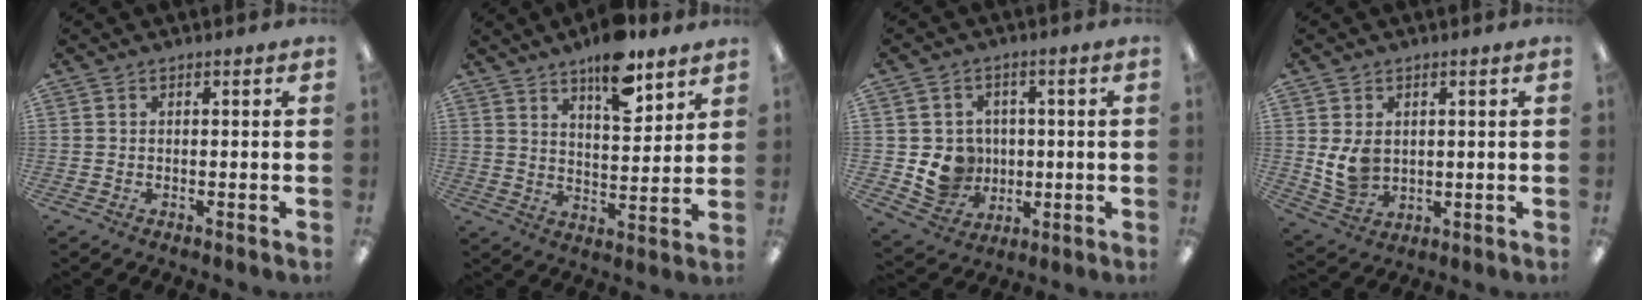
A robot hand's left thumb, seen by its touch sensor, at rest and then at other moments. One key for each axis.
{"total": 12.0, "fx": 8.9, "fy": 4.2, "fz": 6.9, "tx": -0.094, "ty": -0.052, "tz": 0.151}
{"total": 9.0, "fx": -0.4, "fy": 8.7, "fz": 2.3, "tx": -0.050, "ty": 0.009, "tz": 0.007}
{"total": 6.6, "fx": 1.6, "fy": 5.2, "fz": 3.8, "tx": -0.080, "ty": -0.004, "tz": 0.030}